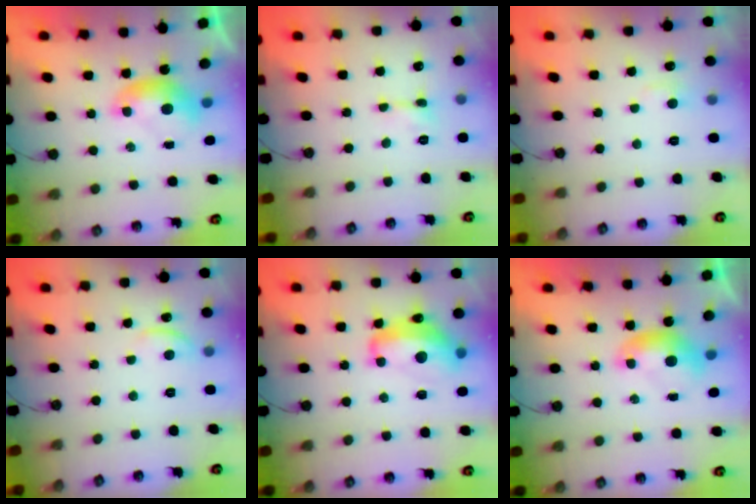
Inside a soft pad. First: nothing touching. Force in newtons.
{"total": 0.0}
{"total": 2.0, "press": 1.8, "slide": 0.7}
{"total": 1.3, "press": 1.1, "slide": 0.5}
{"total": 8.8, "press": 8.7, "slide": 1.0}
{"total": 0.0}